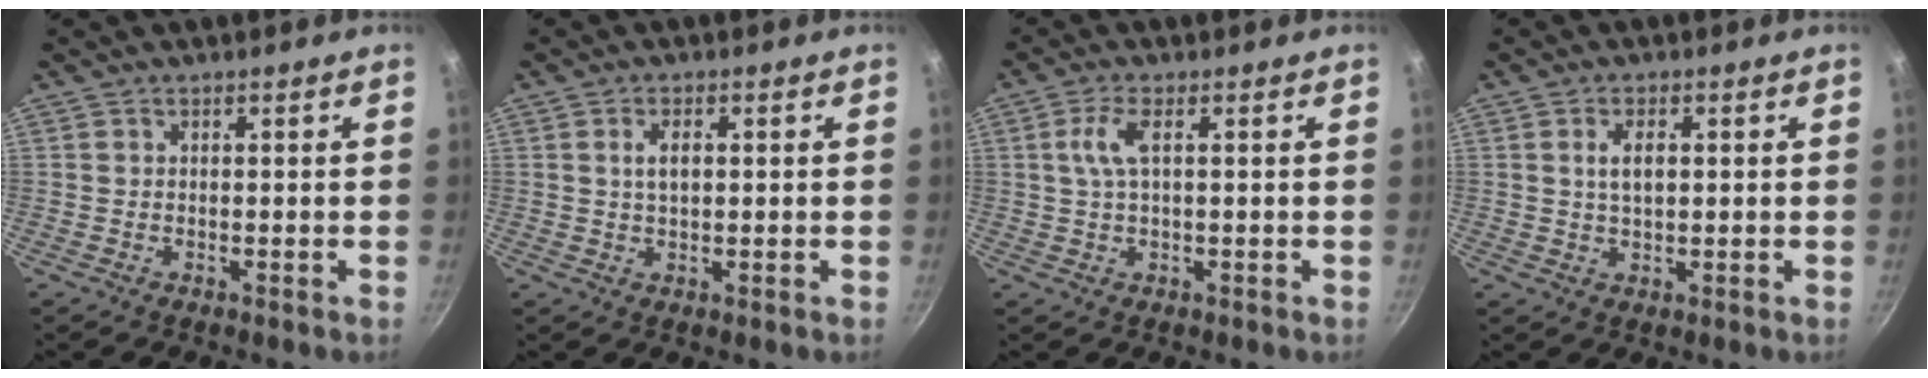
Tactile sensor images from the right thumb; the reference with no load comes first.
{"total": 3.1, "force": [0.6, 1.6, 2.6], "torque": [-0.045, 0.001, 0.013]}
{"total": 4.2, "force": [0.9, 1.5, 3.8], "torque": [-0.098, 0.009, 0.020]}
{"total": 3.8, "force": [0.8, 1.9, 3.2], "torque": [-0.056, -0.001, 0.017]}